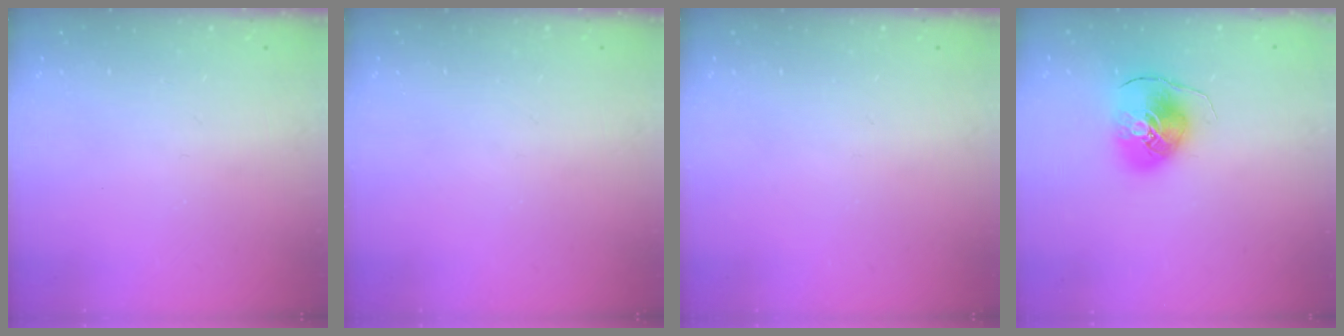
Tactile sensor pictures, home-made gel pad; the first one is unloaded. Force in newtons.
{"total": 0.0}
{"total": 0.0}
{"total": 9.3, "press": 9.2, "slide": 1.0}